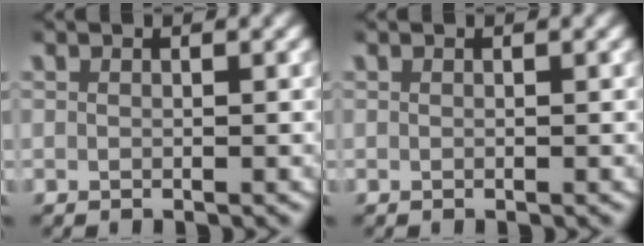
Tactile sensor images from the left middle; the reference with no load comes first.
{"total": 0.0}